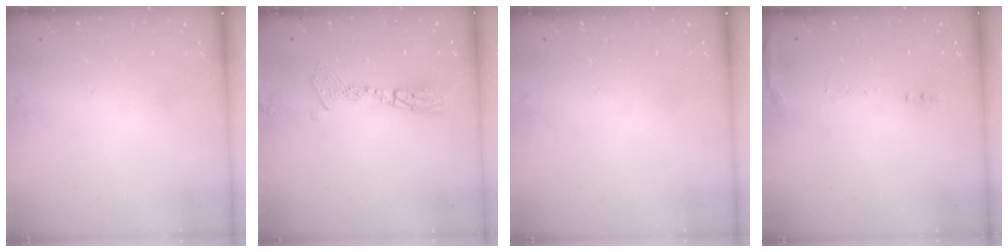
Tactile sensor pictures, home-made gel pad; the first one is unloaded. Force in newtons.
{"total": 10.0, "press": 9.7, "slide": 2.6}
{"total": 0.0}
{"total": 6.6, "press": 6.5, "slide": 0.7}